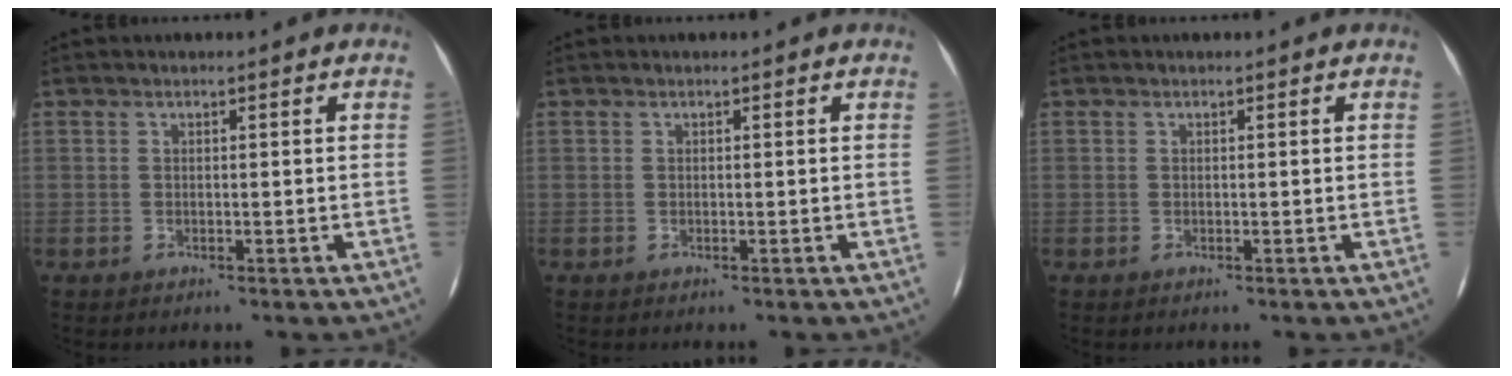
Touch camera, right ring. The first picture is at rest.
{"total": 0.0}
{"total": 0.0}